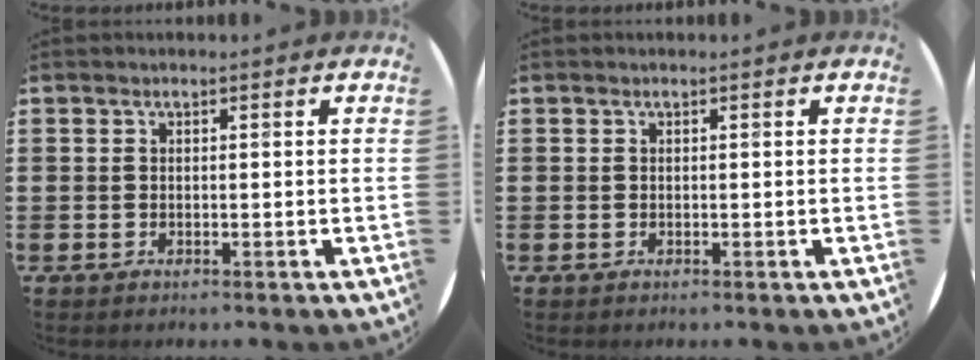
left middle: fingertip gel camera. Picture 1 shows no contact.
{"total": 0.0}